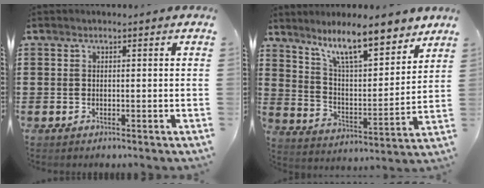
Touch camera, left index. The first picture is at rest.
{"total": 11.3, "force": [8.9, 2.2, 6.5], "torque": [-0.128, -0.044, 0.155]}